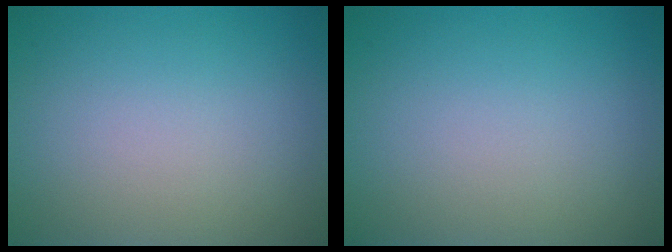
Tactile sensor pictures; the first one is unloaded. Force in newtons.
{"total": 0.0}